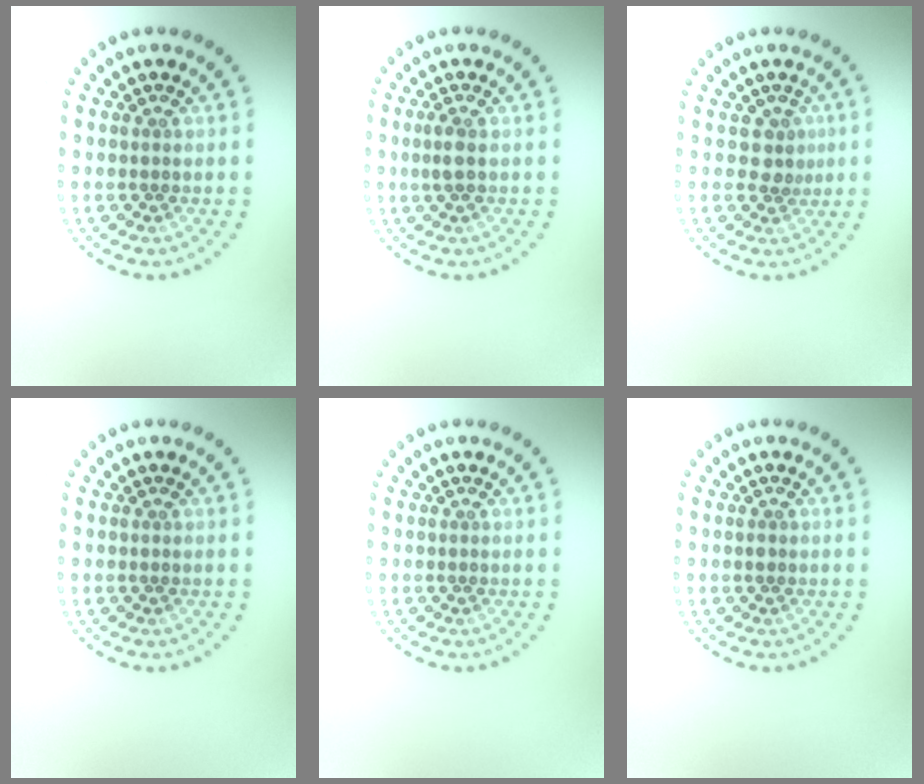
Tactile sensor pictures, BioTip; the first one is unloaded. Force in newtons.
{"total": 1.2, "press": 1.1, "slide": 0.3}
{"total": 1.8, "press": 1.4, "slide": 1.2}
{"total": 0.0}
{"total": 0.0}
{"total": 0.5, "press": 0.5, "slide": 0.1}